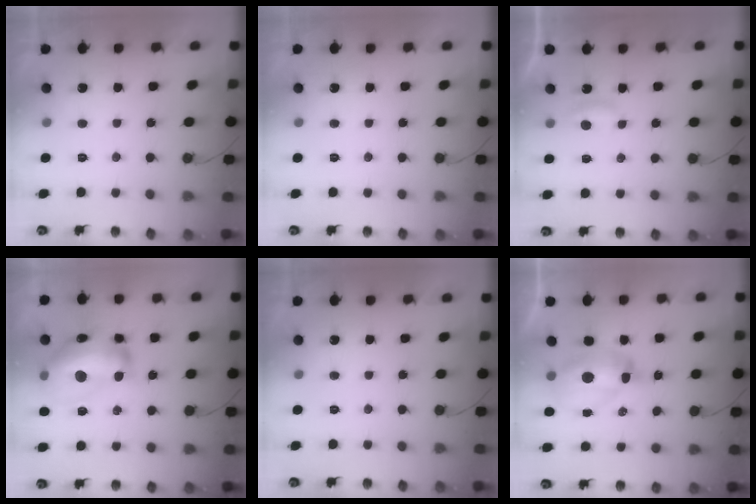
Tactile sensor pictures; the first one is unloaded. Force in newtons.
{"total": 0.0}
{"total": 3.6, "press": 3.6, "slide": 0.4}
{"total": 21.5, "press": 21.4, "slide": 1.5}
{"total": 0.0}
{"total": 11.2, "press": 11.1, "slide": 1.1}